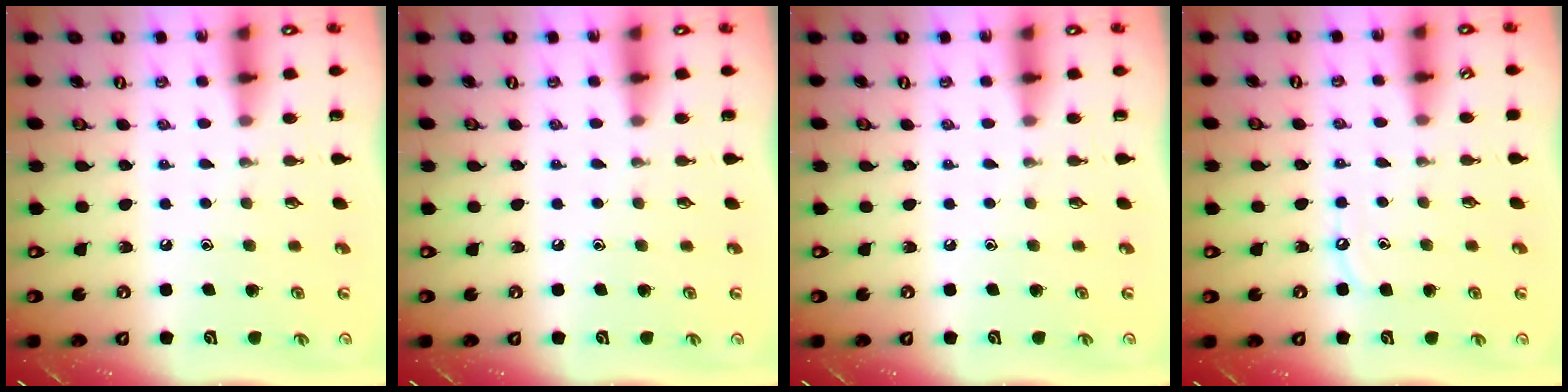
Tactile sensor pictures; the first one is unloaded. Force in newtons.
{"total": 0.0}
{"total": 0.0}
{"total": 6.0, "press": 5.9, "slide": 0.6}